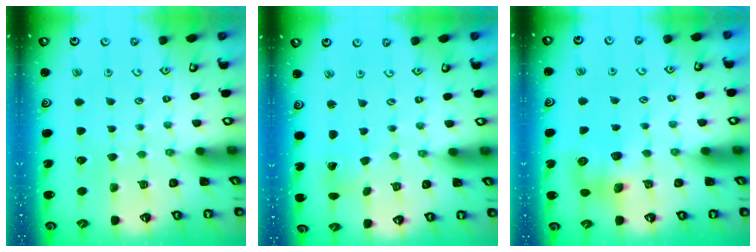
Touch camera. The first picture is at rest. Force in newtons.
{"total": 2.8, "press": 2.8, "slide": 0.1}
{"total": 8.0, "press": 8.0, "slide": 0.5}